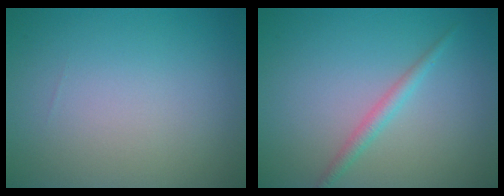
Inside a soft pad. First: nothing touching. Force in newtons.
{"total": 1.6, "press": 1.6, "slide": 0.0}